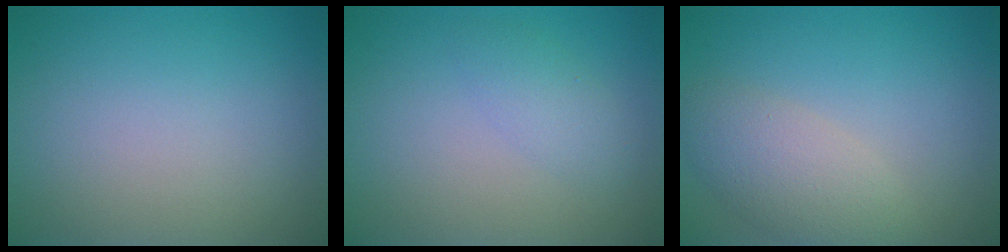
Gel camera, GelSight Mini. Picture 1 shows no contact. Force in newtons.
{"total": 1.9, "press": 1.9, "slide": 0.0}
{"total": 3.9, "press": 3.9, "slide": 0.1}